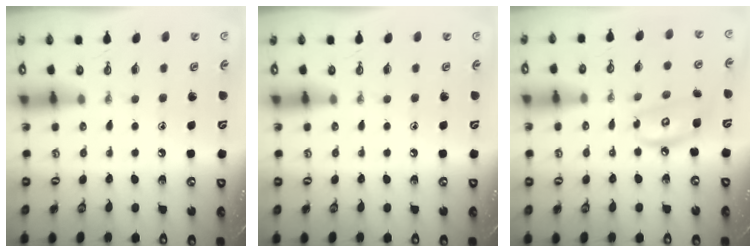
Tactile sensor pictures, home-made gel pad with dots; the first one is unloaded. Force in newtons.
{"total": 0.0}
{"total": 8.1, "press": 8.1, "slide": 0.6}